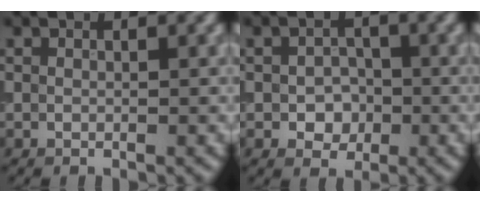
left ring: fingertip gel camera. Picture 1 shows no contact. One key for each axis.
{"total": 2.4, "fx": -0.6, "fy": 2.0, "fz": 1.3, "tx": -0.016, "ty": -0.003, "tz": -0.013}